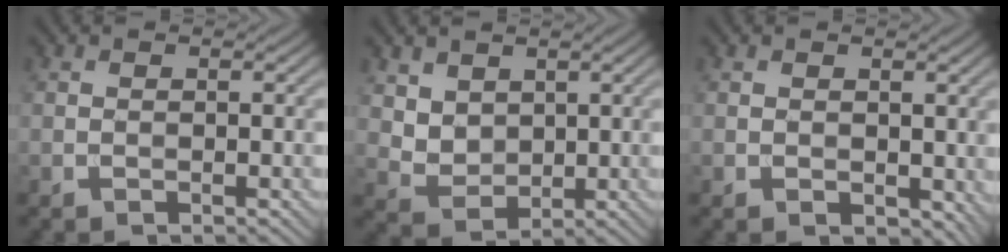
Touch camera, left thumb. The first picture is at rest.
{"total": 4.2, "force": [2.2, 3.2, 1.8], "torque": [-0.061, -0.018, 0.049]}
{"total": 1.9, "force": [0.6, 1.3, 1.3], "torque": [-0.023, -0.007, 0.015]}